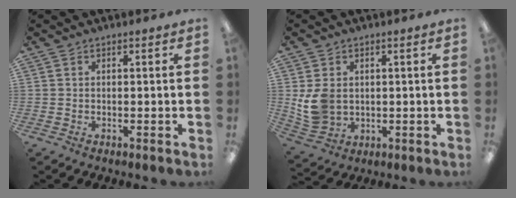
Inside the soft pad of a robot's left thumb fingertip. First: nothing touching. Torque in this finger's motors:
{"motor_torque": [-0.22, 0.53, 0.56, -0.47, 0.10]}